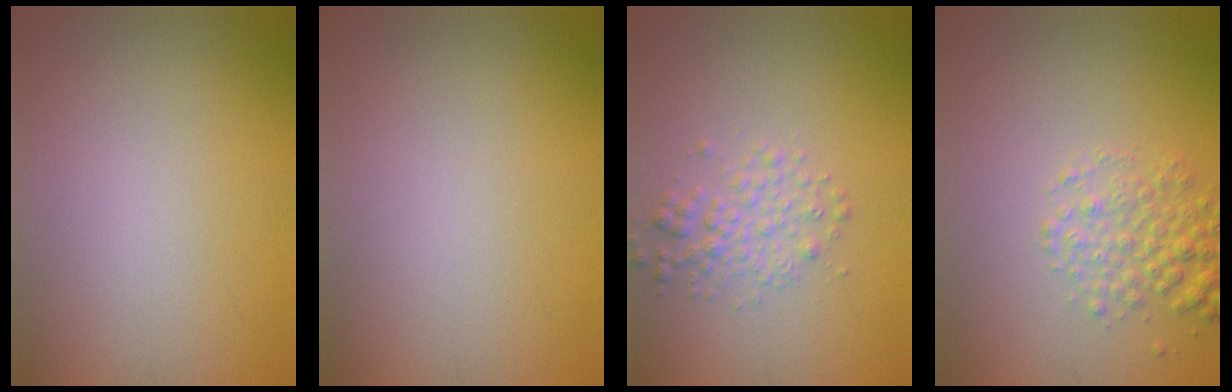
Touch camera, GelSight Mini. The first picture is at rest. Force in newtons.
{"total": 0.0}
{"total": 2.4, "press": 2.4, "slide": 0.1}
{"total": 2.9, "press": 2.9, "slide": 0.2}